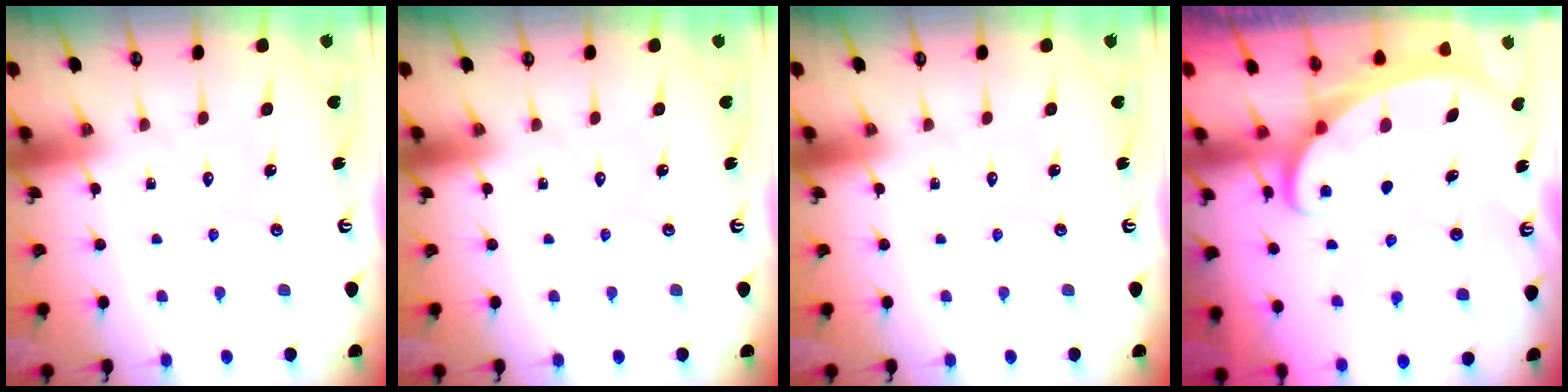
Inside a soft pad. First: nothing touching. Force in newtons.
{"total": 0.0}
{"total": 0.0}
{"total": 2.2, "press": 2.2, "slide": 0.3}